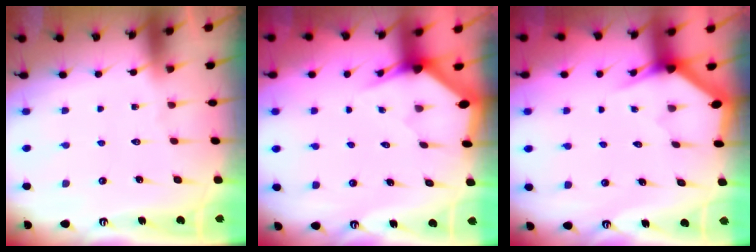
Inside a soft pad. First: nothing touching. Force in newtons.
{"total": 2.9, "press": 2.9, "slide": 0.2}
{"total": 3.1, "press": 3.1, "slide": 0.2}